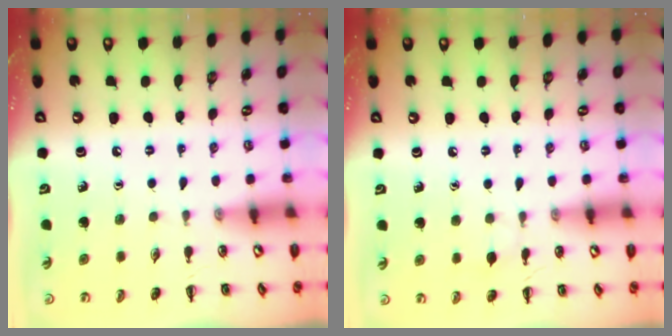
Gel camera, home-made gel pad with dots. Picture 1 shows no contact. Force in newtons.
{"total": 5.2, "press": 4.9, "slide": 1.5}